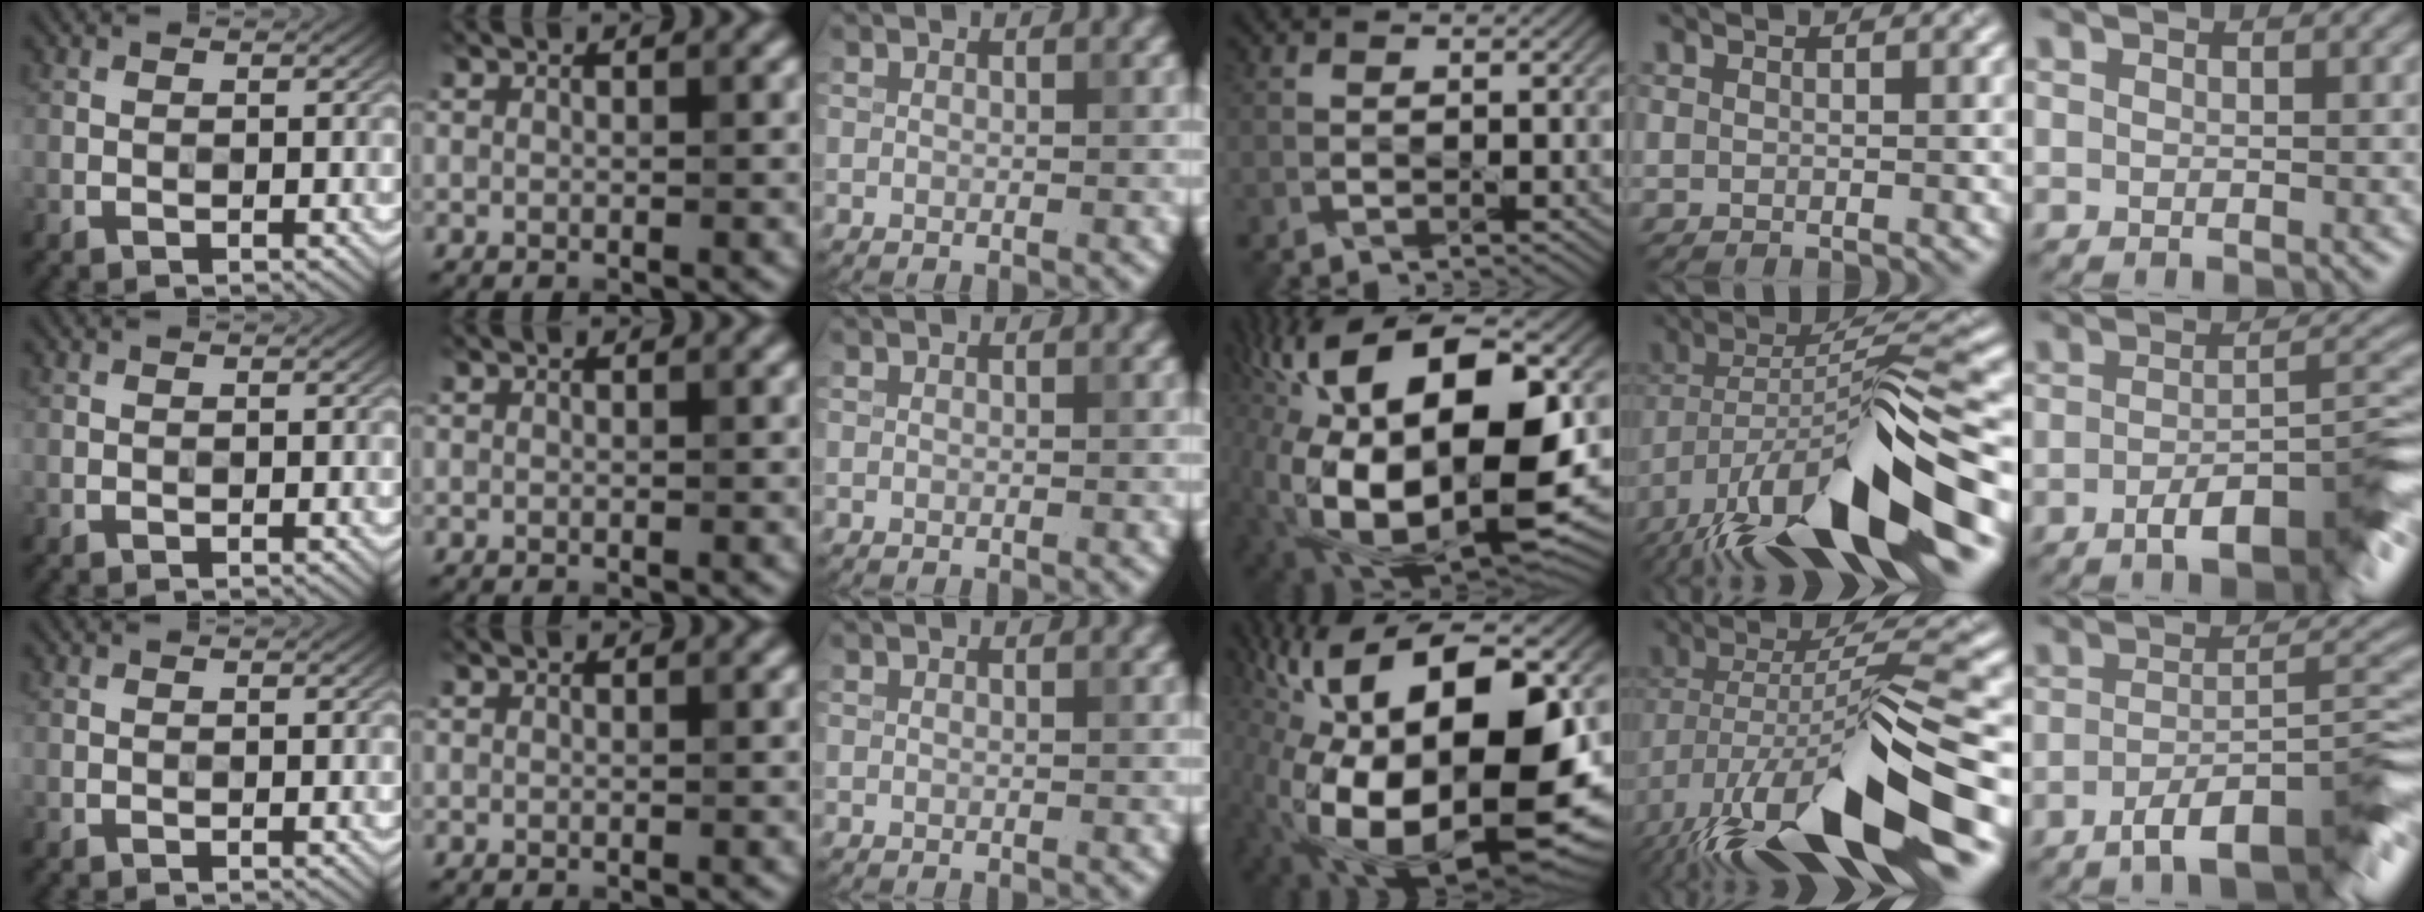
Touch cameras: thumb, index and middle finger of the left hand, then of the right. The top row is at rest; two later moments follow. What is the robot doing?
{"motion": "shake", "object": "box of matches"}